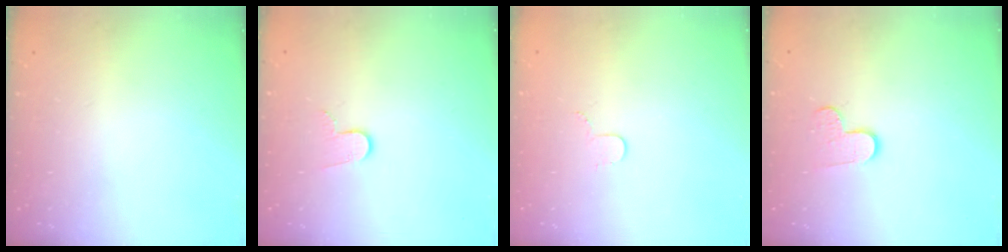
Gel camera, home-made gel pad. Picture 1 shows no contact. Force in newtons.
{"total": 6.0, "press": 6.0, "slide": 0.5}
{"total": 3.4, "press": 3.4, "slide": 0.4}
{"total": 7.9, "press": 7.9, "slide": 0.5}